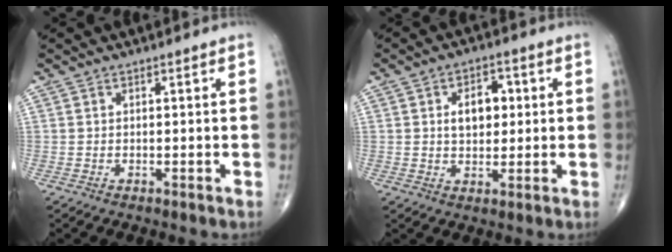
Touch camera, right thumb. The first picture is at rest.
{"total": 7.0, "force": [1.2, 4.6, 5.2], "torque": [-0.059, 0.004, 0.016]}